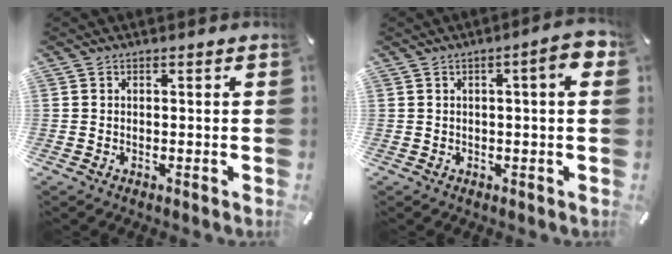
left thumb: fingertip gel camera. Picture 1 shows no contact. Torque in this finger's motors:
{"motor_torque": [0.06, 0.11, 0.17, 0.02, 0.04]}